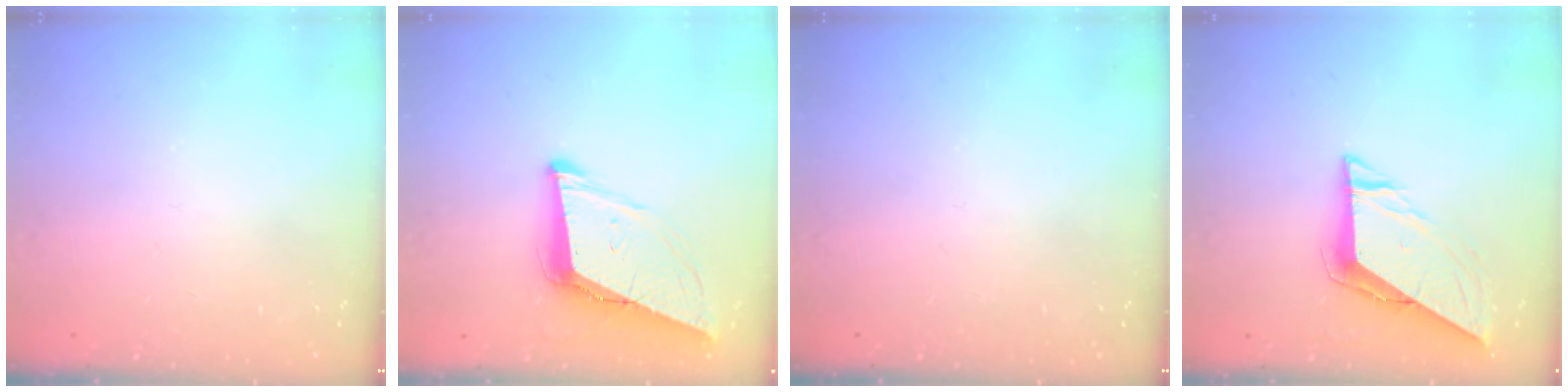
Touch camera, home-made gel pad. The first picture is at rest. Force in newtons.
{"total": 10.0, "press": 9.3, "slide": 3.5}
{"total": 0.0}
{"total": 7.4, "press": 7.4, "slide": 0.6}